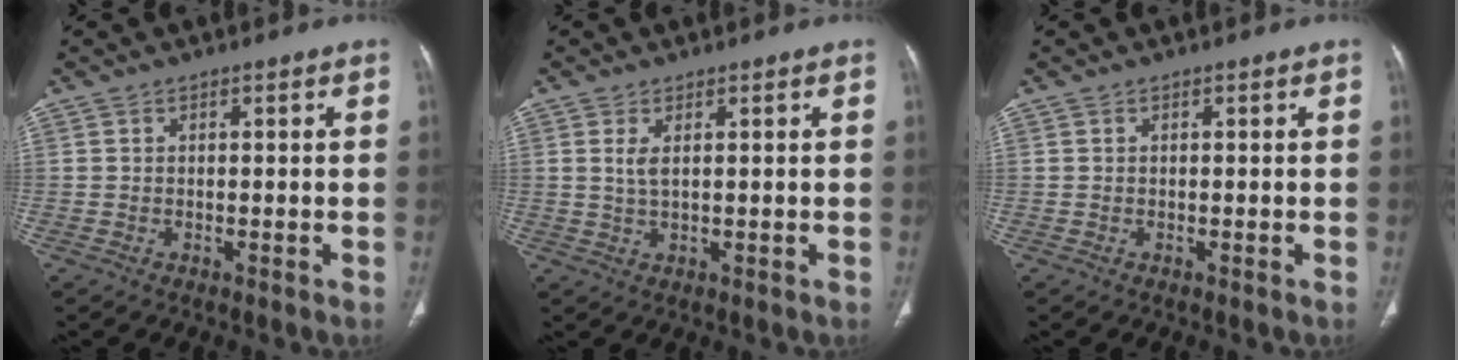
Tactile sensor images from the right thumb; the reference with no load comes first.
{"total": 2.4, "force": [0.7, 0.9, 2.1], "torque": [-0.047, -0.004, 0.021]}
{"total": 0.0}